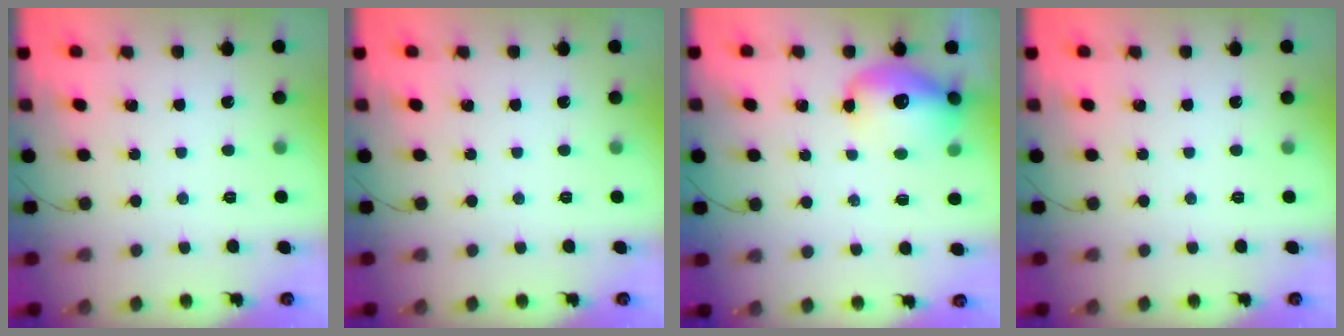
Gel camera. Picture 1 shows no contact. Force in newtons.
{"total": 0.0}
{"total": 13.0, "press": 12.6, "slide": 3.0}
{"total": 0.0}